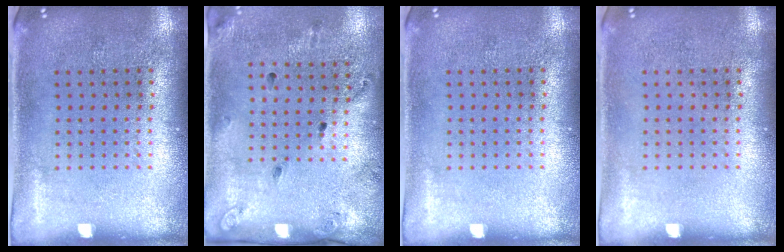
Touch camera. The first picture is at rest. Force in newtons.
{"total": 1.8, "press": 1.2, "slide": 1.4}
{"total": 0.0}
{"total": 0.0}